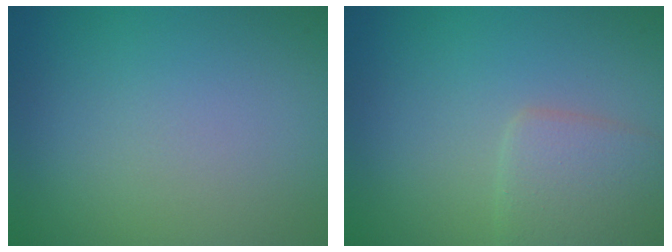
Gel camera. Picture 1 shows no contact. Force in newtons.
{"total": 3.4, "press": 3.4, "slide": 0.3}